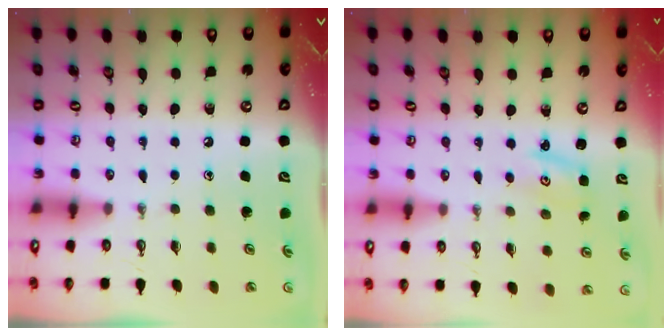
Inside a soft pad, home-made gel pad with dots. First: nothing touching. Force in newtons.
{"total": 2.0, "press": 2.0, "slide": 0.2}